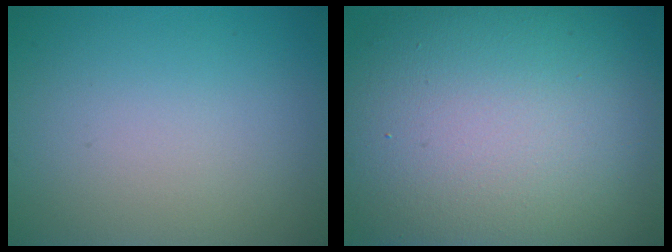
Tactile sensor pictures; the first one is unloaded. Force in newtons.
{"total": 16.8, "press": 16.7, "slide": 1.2}